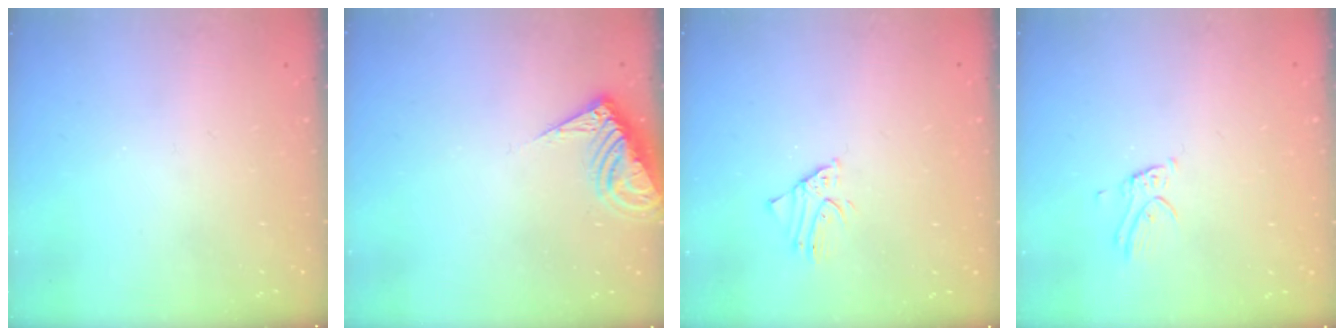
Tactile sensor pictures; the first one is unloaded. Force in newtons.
{"total": 9.3, "press": 9.2, "slide": 1.1}
{"total": 1.5, "press": 1.5, "slide": 0.1}
{"total": 3.6, "press": 3.5, "slide": 0.3}